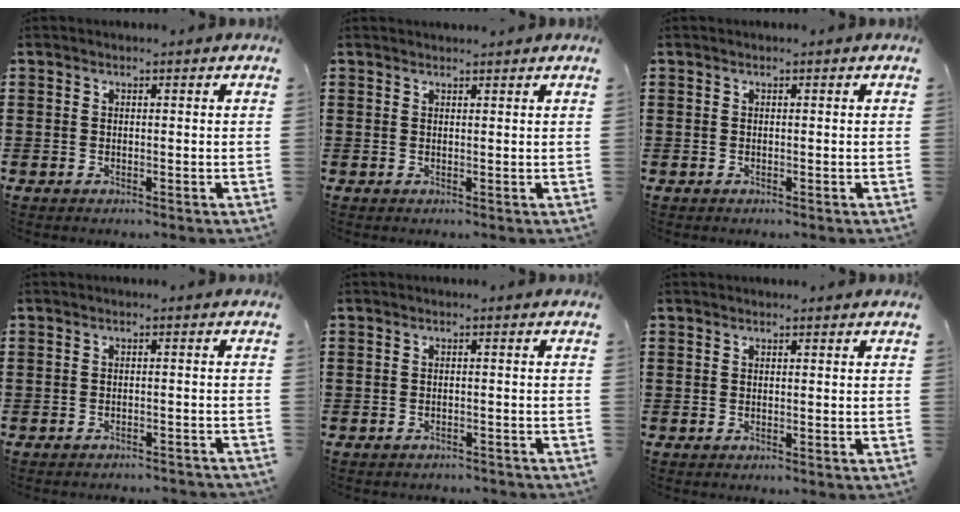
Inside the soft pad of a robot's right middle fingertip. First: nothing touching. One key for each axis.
{"total": 0.9, "fx": 0.9, "fy": -0.1, "fz": 0.0, "tx": -0.001, "ty": -0.001, "tz": 0.017}
{"total": 0.0}
{"total": 1.5, "fx": -1.5, "fy": 0.0, "fz": 0.0, "tx": -0.004, "ty": 0.003, "tz": -0.032}
{"total": 1.2, "fx": -1.1, "fy": 0.1, "fz": 0.0, "tx": -0.003, "ty": 0.002, "tz": -0.025}
{"total": 0.0}